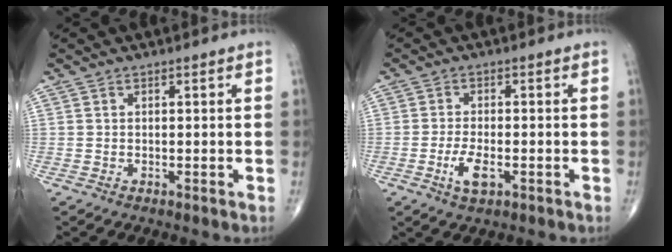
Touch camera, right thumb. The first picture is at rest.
{"total": 4.6, "force": [-1.7, 1.9, 3.8], "torque": [-0.076, 0.002, -0.030]}